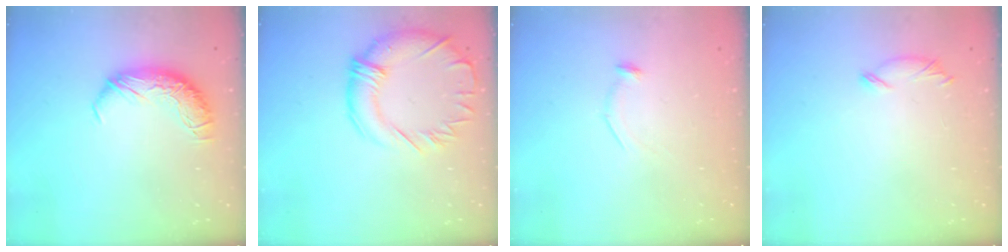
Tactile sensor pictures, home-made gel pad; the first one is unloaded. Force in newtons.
{"total": 3.5, "press": 3.2, "slide": 1.5}
{"total": 8.9, "press": 8.9, "slide": 0.3}
{"total": 7.4, "press": 7.4, "slide": 0.5}